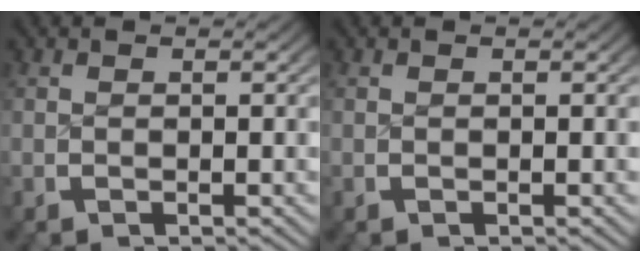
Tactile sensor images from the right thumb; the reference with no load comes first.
{"total": 0.0}